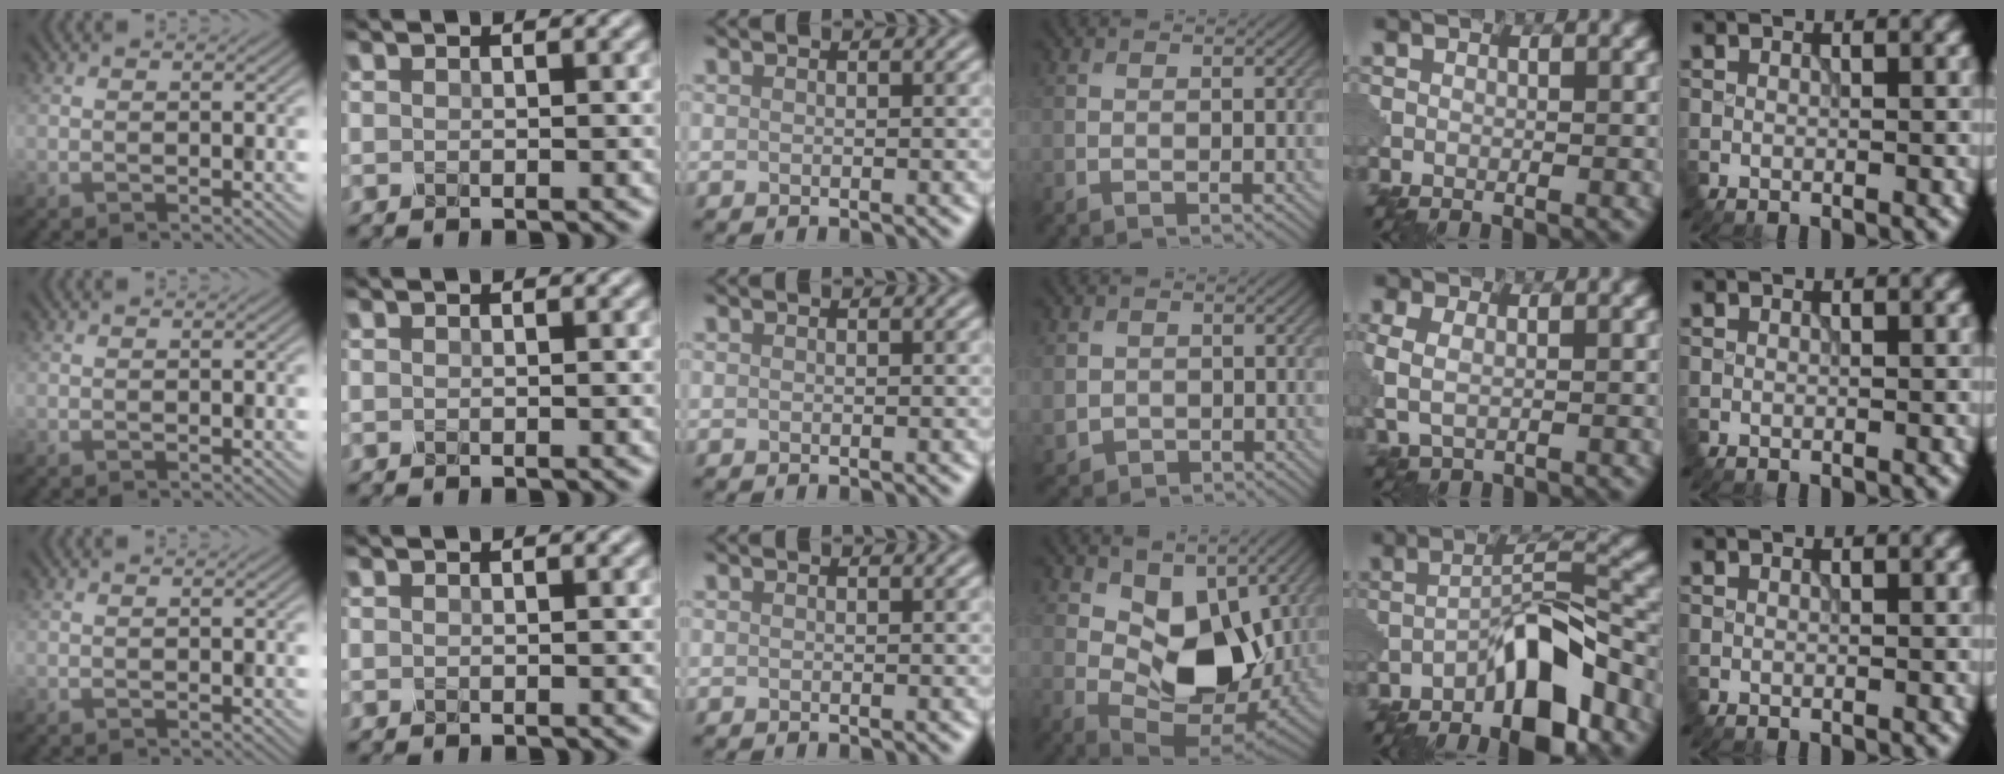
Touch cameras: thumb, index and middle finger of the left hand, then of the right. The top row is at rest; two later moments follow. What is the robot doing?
{"motion": "insert", "object": "pin"}